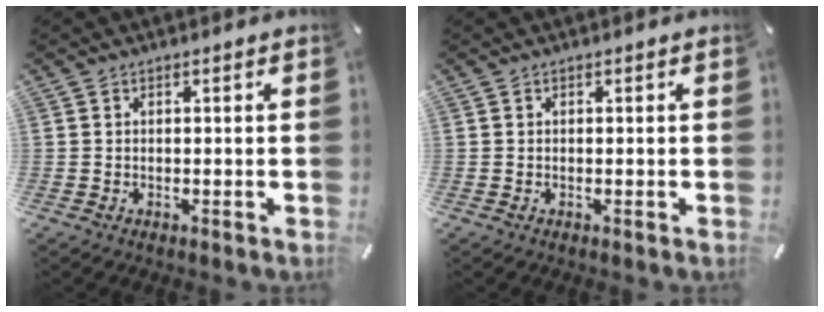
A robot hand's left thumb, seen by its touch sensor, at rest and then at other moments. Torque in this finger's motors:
{"motor_torque": [-0.06, 0.11, -0.15, 0.07, -0.10]}